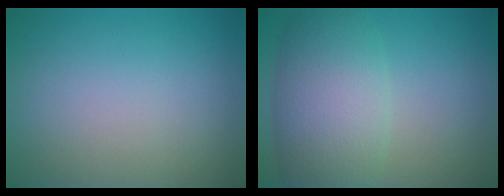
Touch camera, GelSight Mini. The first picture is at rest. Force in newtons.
{"total": 7.2, "press": 7.2, "slide": 0.1}